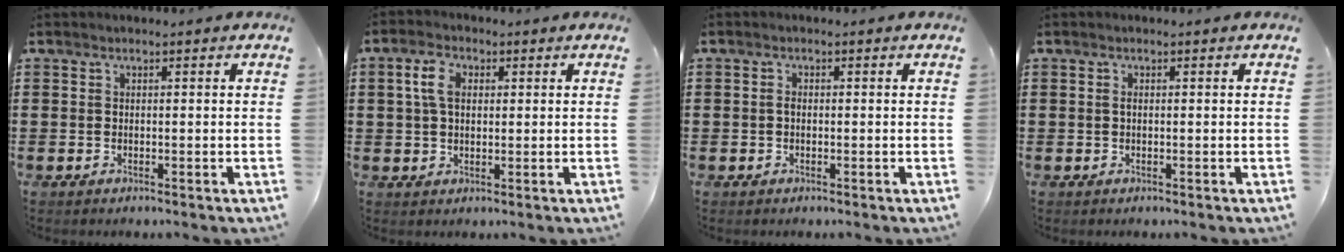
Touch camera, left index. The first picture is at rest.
{"total": 4.9, "force": [1.3, 3.1, 3.5], "torque": [-0.079, 0.014, 0.021]}
{"total": 1.0, "force": [-0.2, 0.7, 0.7], "torque": [-0.017, 0.002, -0.005]}
{"total": 0.6, "force": [0.0, 0.2, 0.6], "torque": [-0.014, -0.002, 0.001]}